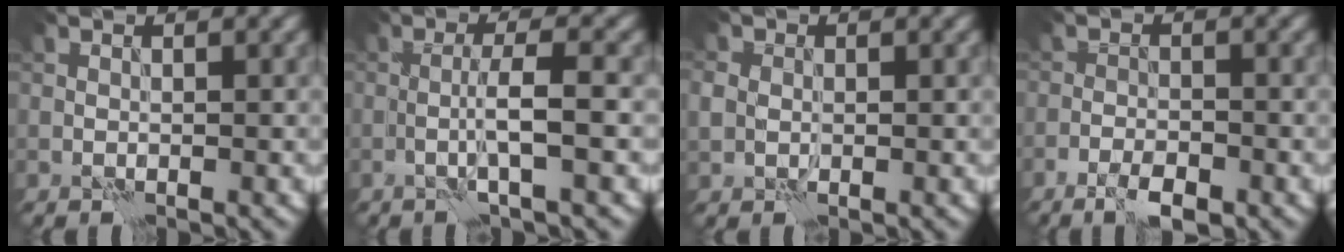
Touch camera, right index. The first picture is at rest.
{"total": 3.2, "force": [-0.5, 0.2, 3.1], "torque": [-0.055, 0.005, -0.016]}
{"total": 2.6, "force": [0.3, 2.1, 1.4], "torque": [-0.035, 0.005, 0.007]}
{"total": 3.2, "force": [-2.1, 1.1, 2.2], "torque": [-0.037, 0.002, -0.040]}